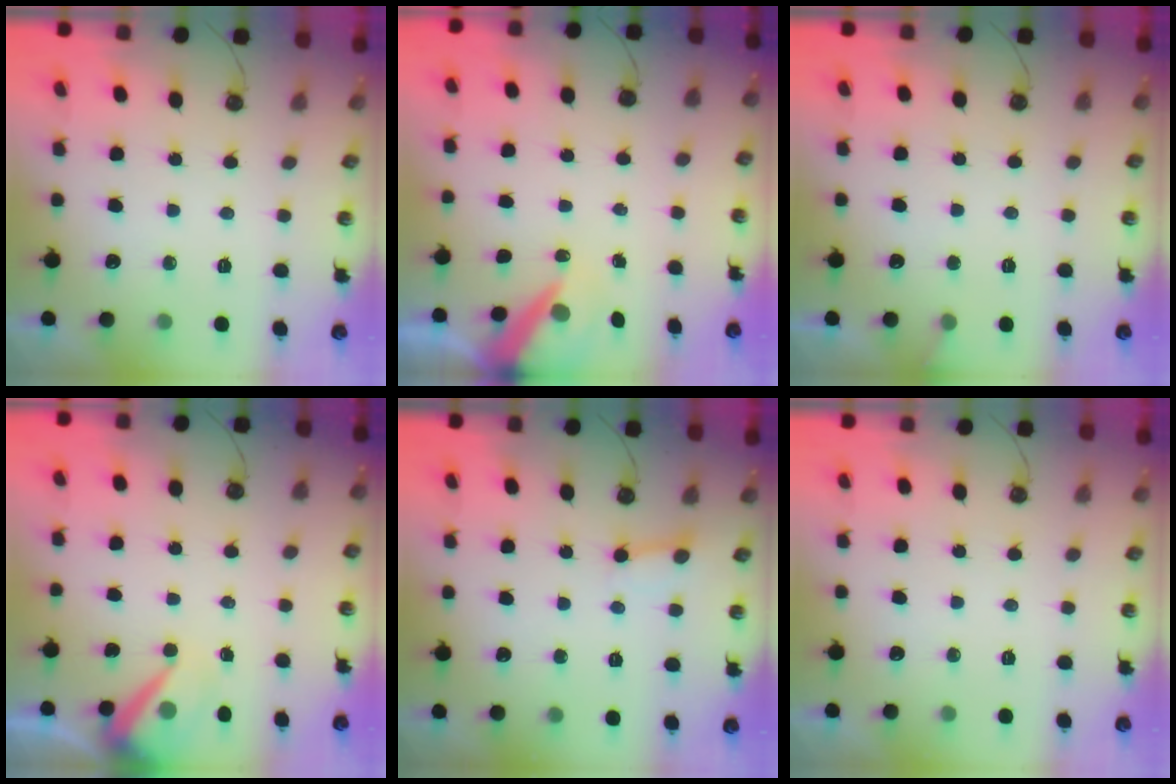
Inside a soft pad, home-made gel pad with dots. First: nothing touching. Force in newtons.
{"total": 8.3, "press": 8.3, "slide": 0.6}
{"total": 4.5, "press": 4.5, "slide": 0.2}
{"total": 7.8, "press": 7.7, "slide": 0.6}
{"total": 3.3, "press": 3.3, "slide": 0.2}
{"total": 0.0}